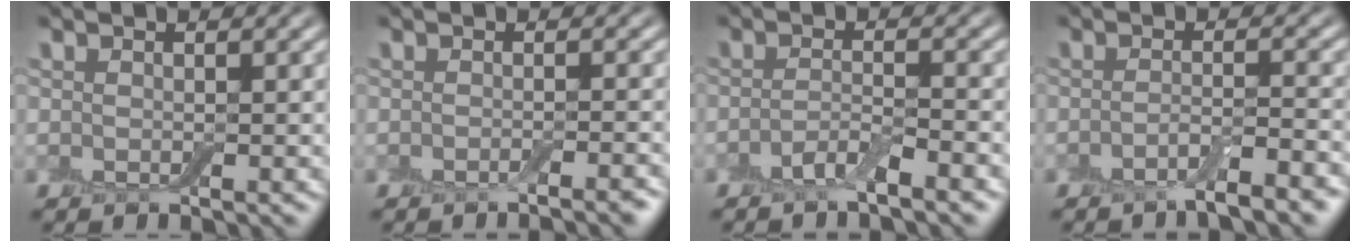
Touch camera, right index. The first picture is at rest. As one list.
[{"total": 1.6, "force": [-1.0, 0.3, 1.2], "torque": [-0.007, -0.001, -0.020]}, {"total": 2.6, "force": [-1.8, 0.5, 1.8], "torque": [-0.035, 0.004, -0.040]}, {"total": 3.5, "force": [-2.2, 0.7, 2.7], "torque": [-0.040, 0.003, -0.047]}]